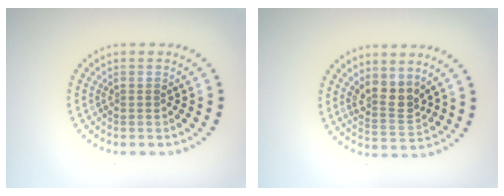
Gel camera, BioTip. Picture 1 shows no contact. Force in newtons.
{"total": 2.8, "press": 2.4, "slide": 1.4}